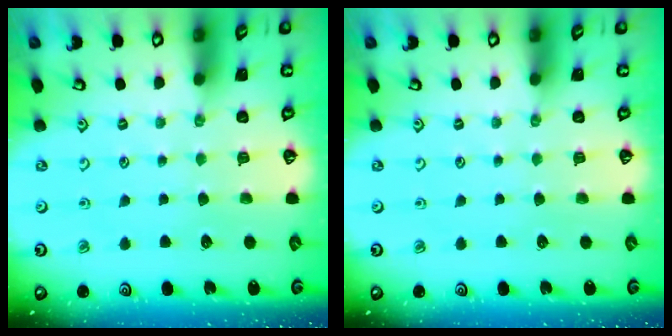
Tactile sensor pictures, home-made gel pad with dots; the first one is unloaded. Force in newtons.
{"total": 0.0}